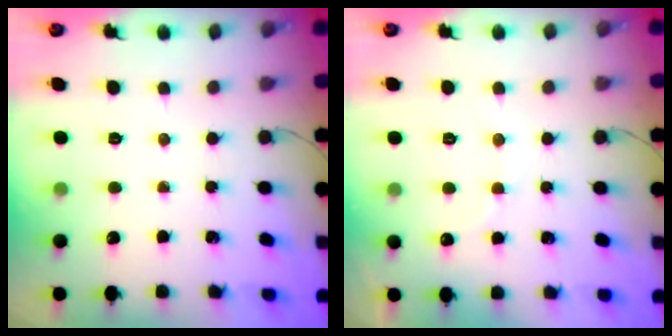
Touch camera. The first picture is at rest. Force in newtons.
{"total": 7.3, "press": 7.2, "slide": 1.4}